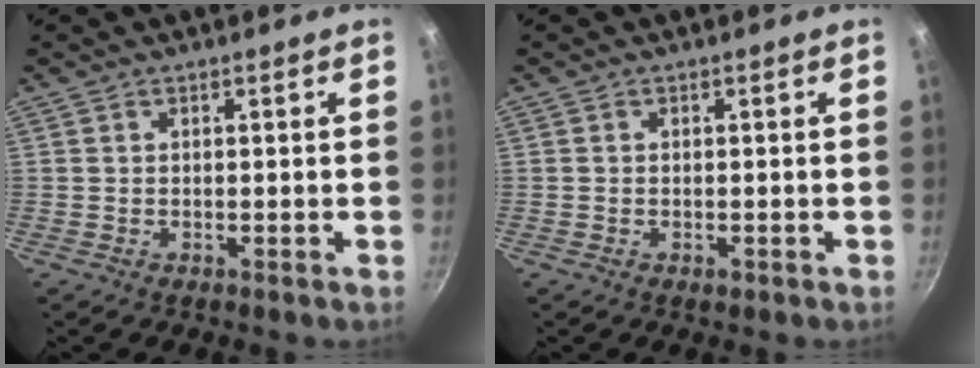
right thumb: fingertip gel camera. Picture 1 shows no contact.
{"total": 0.8, "force": [-0.4, 0.4, 0.5], "torque": [-0.006, 0.000, -0.007]}